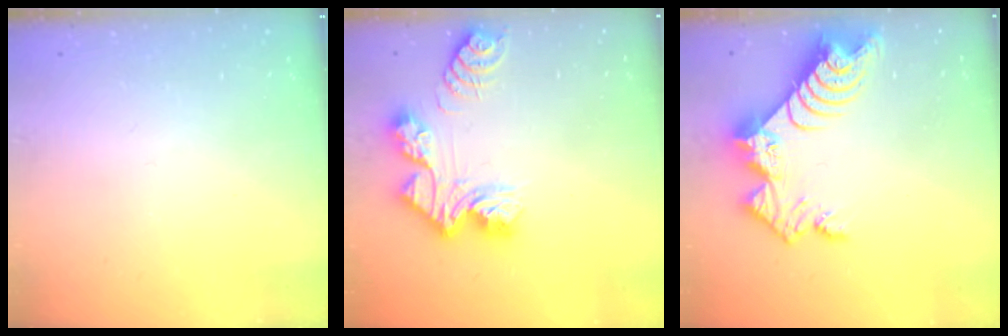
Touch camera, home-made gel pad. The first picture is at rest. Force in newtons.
{"total": 12.0, "press": 12.0, "slide": 1.1}
{"total": 12.5, "press": 12.5, "slide": 1.2}